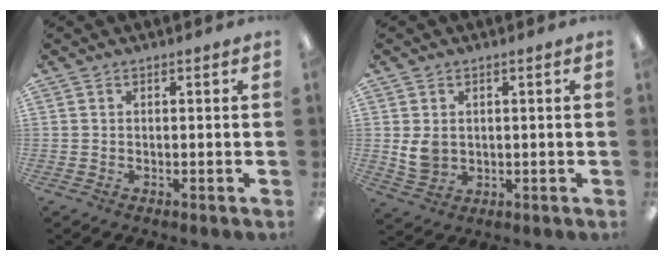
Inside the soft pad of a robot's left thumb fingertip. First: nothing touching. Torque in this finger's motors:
{"motor_torque": [-0.34, 0.24, 0.31, -0.47, 0.00]}